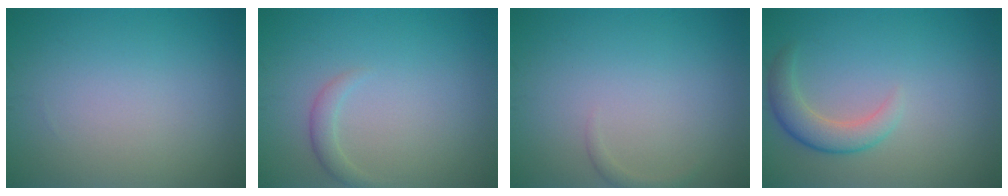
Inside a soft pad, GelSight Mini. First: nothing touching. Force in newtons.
{"total": 1.3, "press": 1.3, "slide": 0.0}
{"total": 0.7, "press": 0.7, "slide": 0.0}
{"total": 3.0, "press": 3.0, "slide": 0.4}